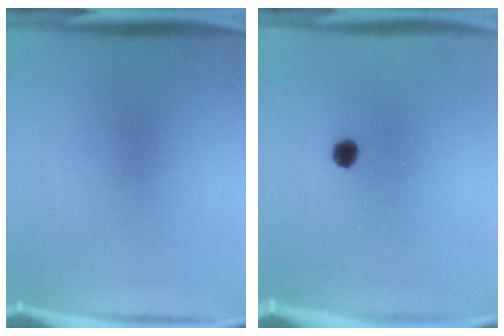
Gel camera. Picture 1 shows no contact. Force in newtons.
{"total": 1.8}